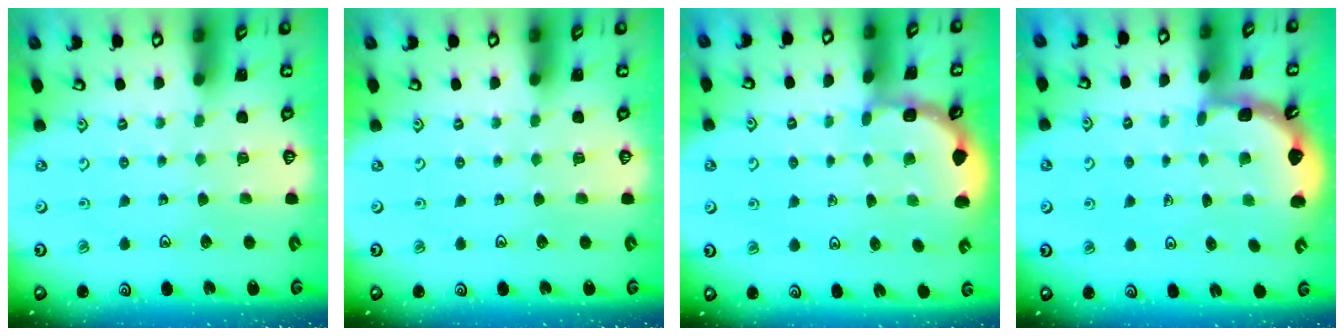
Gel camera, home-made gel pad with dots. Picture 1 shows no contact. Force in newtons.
{"total": 0.0}
{"total": 2.1, "press": 2.1, "slide": 0.3}
{"total": 2.1, "press": 2.1, "slide": 0.2}